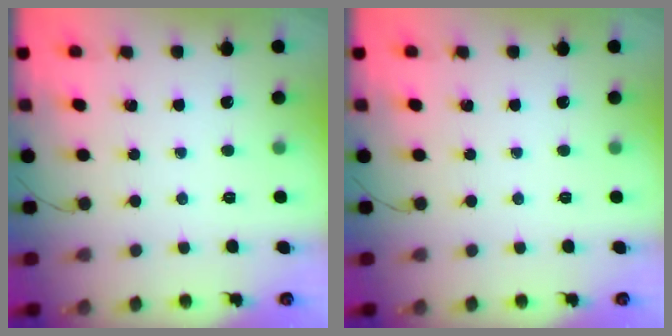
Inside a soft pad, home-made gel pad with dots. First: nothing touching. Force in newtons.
{"total": 0.0}